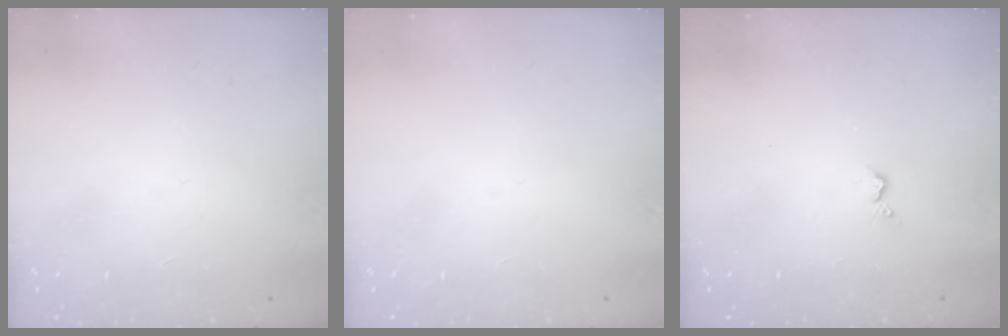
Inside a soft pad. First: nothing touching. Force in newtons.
{"total": 0.0}
{"total": 3.0, "press": 2.9, "slide": 0.5}